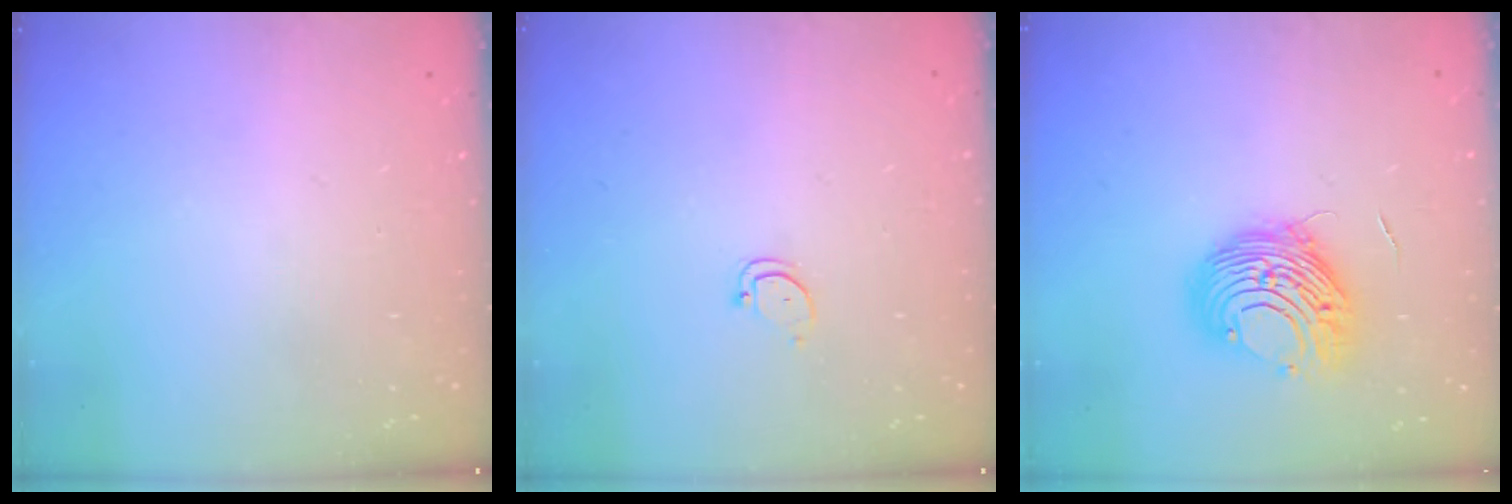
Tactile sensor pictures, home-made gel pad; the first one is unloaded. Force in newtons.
{"total": 2.9, "press": 2.9, "slide": 0.2}
{"total": 11.1, "press": 11.1, "slide": 0.9}